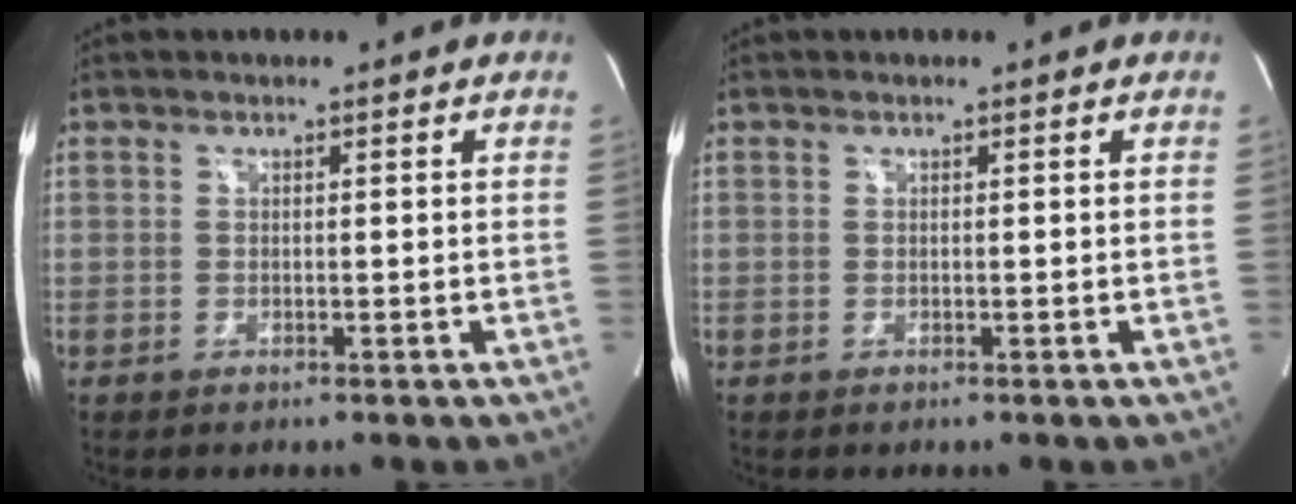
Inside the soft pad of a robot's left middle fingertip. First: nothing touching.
{"total": 0.0}